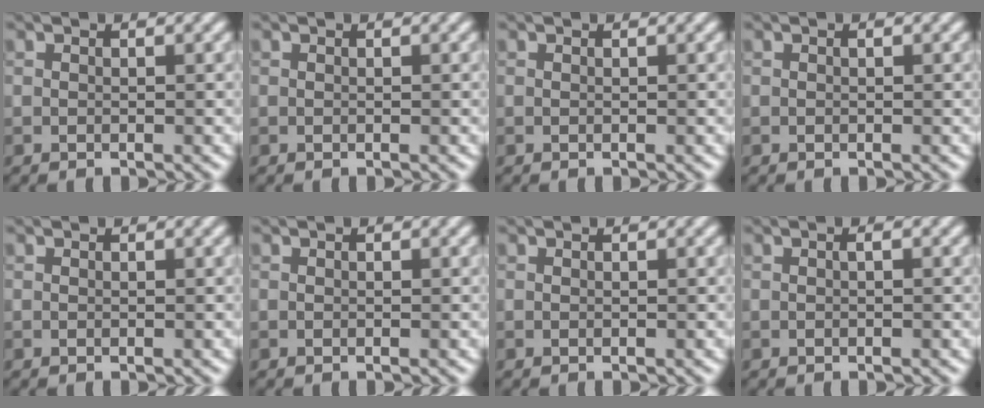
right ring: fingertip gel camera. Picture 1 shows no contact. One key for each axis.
{"total": 0.0}
{"total": 0.0}
{"total": 0.0}
{"total": 0.0}
{"total": 0.0}
{"total": 0.0}
{"total": 0.5, "fx": 0.1, "fy": 0.1, "fz": 0.5, "tx": -0.011, "ty": 0.003, "tz": 0.002}